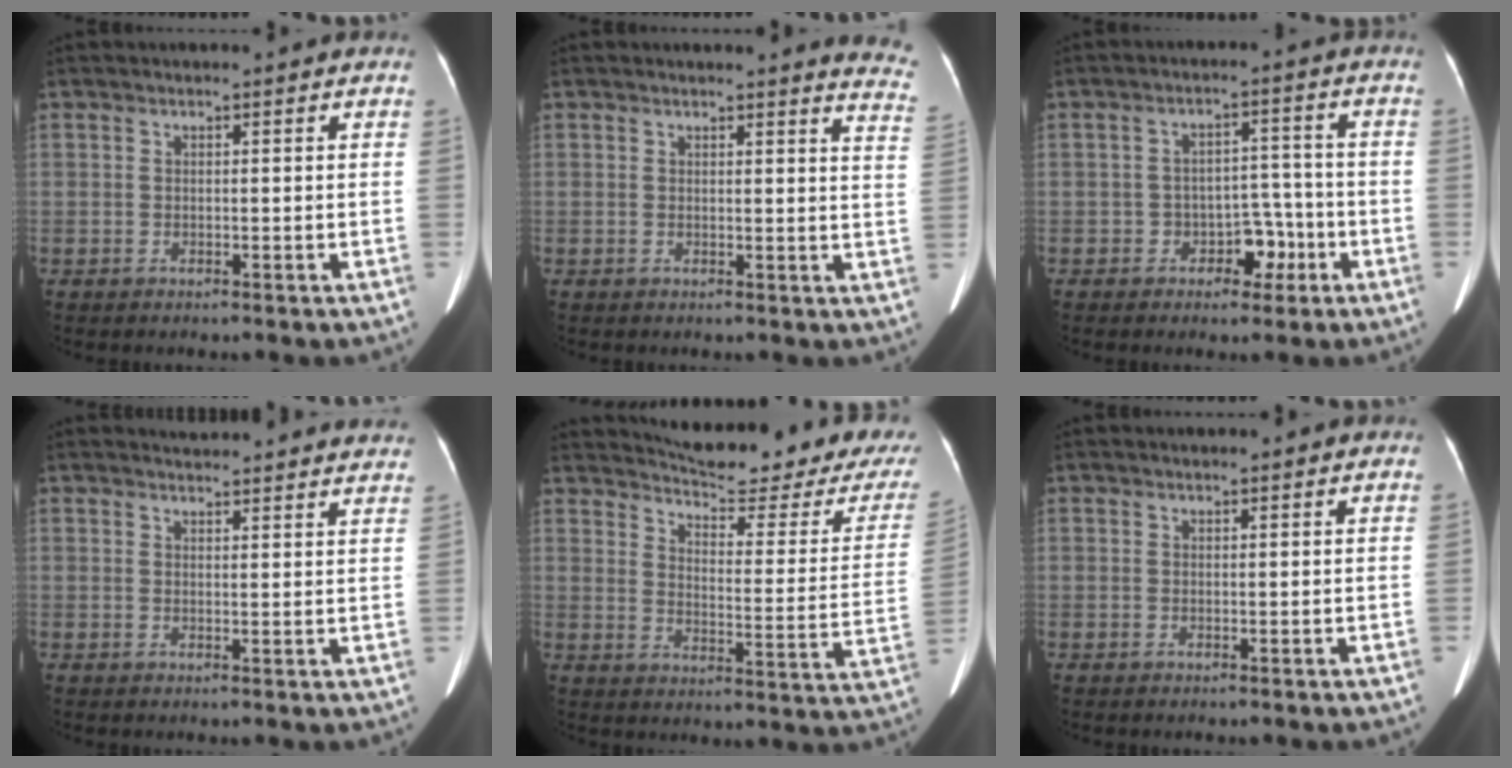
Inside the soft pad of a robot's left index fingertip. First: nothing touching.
{"total": 7.0, "force": [6.9, 0.5, 1.3], "torque": [0.007, -0.056, 0.036]}
{"total": 5.3, "force": [-2.6, 3.5, 3.0], "torque": [-0.036, 0.025, -0.037]}
{"total": 13.5, "force": [13.1, 1.3, 3.0], "torque": [-0.027, -0.009, 0.140]}
{"total": 22.5, "force": [21.0, 1.9, 8.0], "torque": [-0.113, -0.089, 0.249]}
{"total": 1.3, "force": [1.1, 0.1, 0.6], "torque": [-0.007, 0.017, 0.017]}